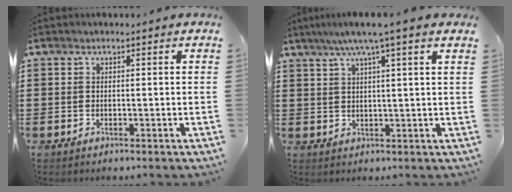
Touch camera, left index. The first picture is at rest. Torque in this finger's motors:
{"motor_torque": [1.49, -0.65, 0.73, 0.21]}